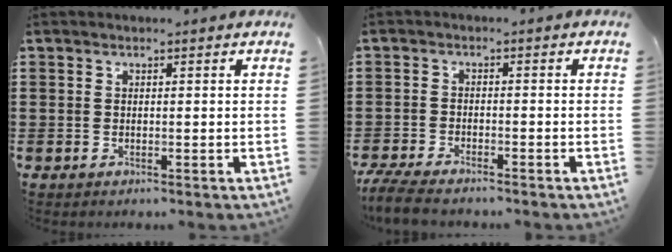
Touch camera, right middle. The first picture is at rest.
{"total": 3.8, "force": [-3.6, 0.2, 1.4], "torque": [-0.043, -0.010, -0.077]}